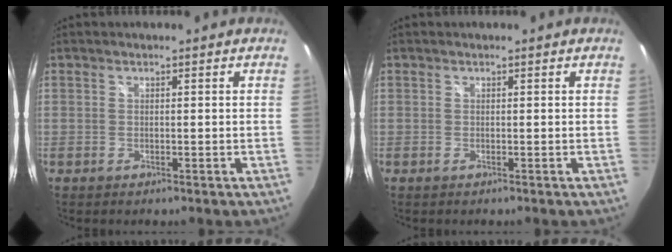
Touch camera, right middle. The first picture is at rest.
{"total": 0.0}